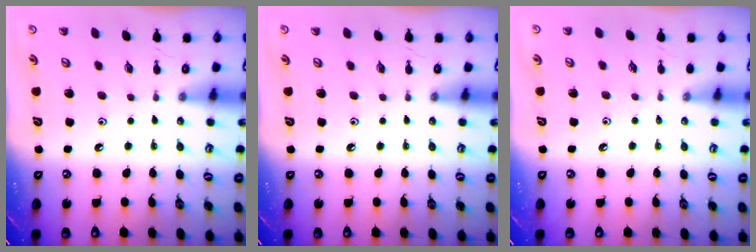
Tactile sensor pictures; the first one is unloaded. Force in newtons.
{"total": 0.0}
{"total": 1.2, "press": 1.1, "slide": 0.3}